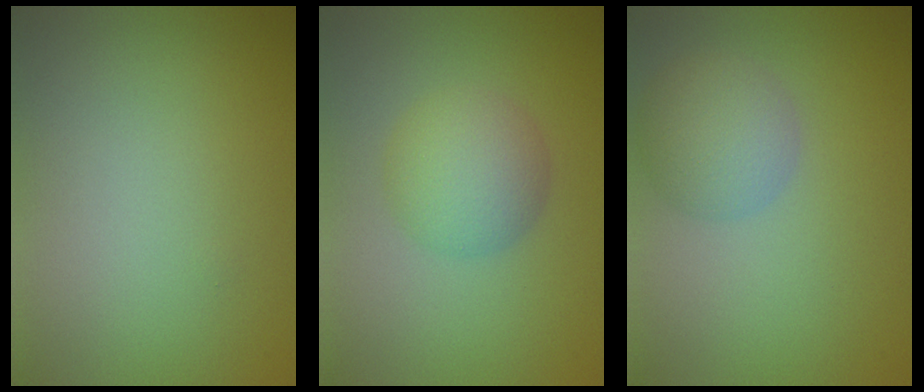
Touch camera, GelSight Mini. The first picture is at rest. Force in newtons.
{"total": 3.9, "press": 3.9, "slide": 0.2}
{"total": 3.7, "press": 3.7, "slide": 0.3}